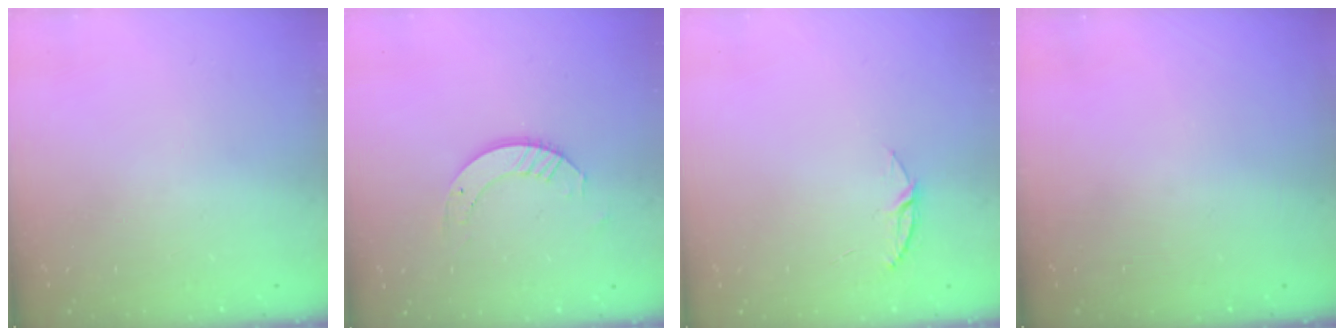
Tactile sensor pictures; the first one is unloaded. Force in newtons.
{"total": 5.7, "press": 5.7, "slide": 0.3}
{"total": 4.6, "press": 4.5, "slide": 0.4}
{"total": 0.0}